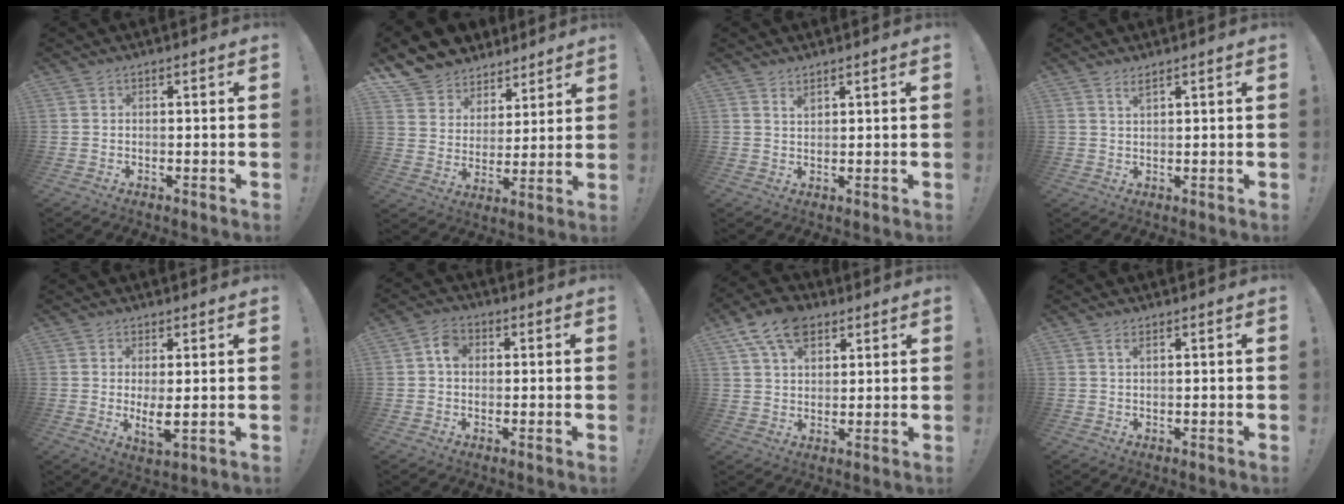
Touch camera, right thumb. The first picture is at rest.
{"total": 10.0, "force": [7.3, 6.8, 1.1], "torque": [-0.025, -0.064, 0.143]}
{"total": 1.7, "force": [1.4, 0.4, 0.9], "torque": [-0.006, -0.008, 0.022]}
{"total": 2.0, "force": [1.5, 0.2, 1.3], "torque": [-0.025, -0.005, 0.027]}
{"total": 4.8, "force": [1.2, 1.2, 4.5], "torque": [-0.053, -0.024, 0.023]}
{"total": 4.9, "force": [1.0, 3.8, 2.9], "torque": [-0.040, 0.004, 0.015]}
{"total": 12.0, "force": [6.6, 7.6, 6.5], "torque": [-0.103, -0.022, 0.123]}
{"total": 1.3, "force": [0.7, 0.2, 1.2], "torque": [-0.024, 0.002, 0.011]}